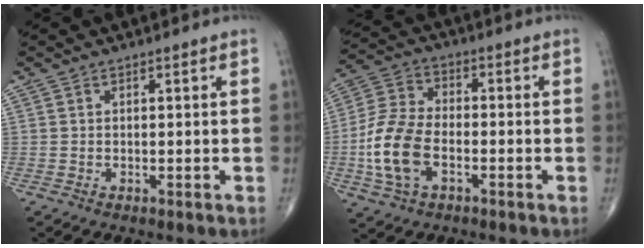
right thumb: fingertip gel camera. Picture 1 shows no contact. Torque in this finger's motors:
{"motor_torque": [-0.23, 0.76, 1.22, -0.35, 0.33]}